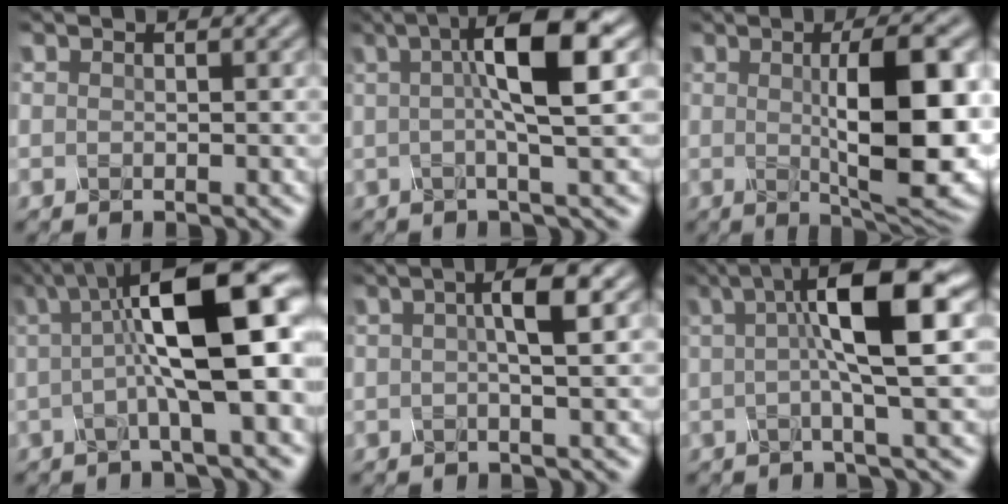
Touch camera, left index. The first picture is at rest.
{"total": 7.6, "force": [1.8, 1.3, 7.2], "torque": [-0.096, 0.016, 0.022]}
{"total": 10.8, "force": [0.4, 2.8, 10.4], "torque": [-0.136, -0.002, 0.010]}
{"total": 10.6, "force": [1.3, 2.4, 10.3], "torque": [-0.155, 0.009, 0.018]}
{"total": 3.9, "force": [0.8, 0.7, 3.7], "torque": [-0.051, 0.011, 0.008]}
{"total": 8.8, "force": [1.9, 1.4, 8.5], "torque": [-0.114, 0.019, 0.025]}